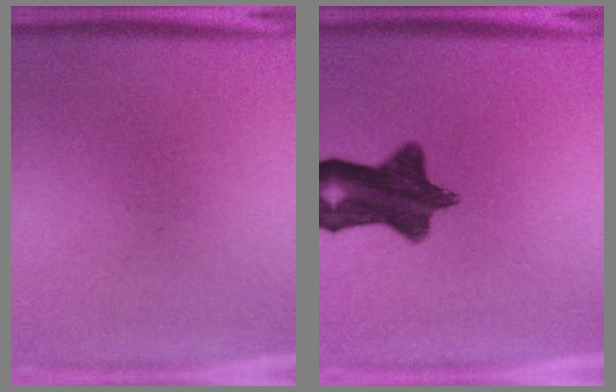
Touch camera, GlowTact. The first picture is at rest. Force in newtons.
{"total": 11.8}